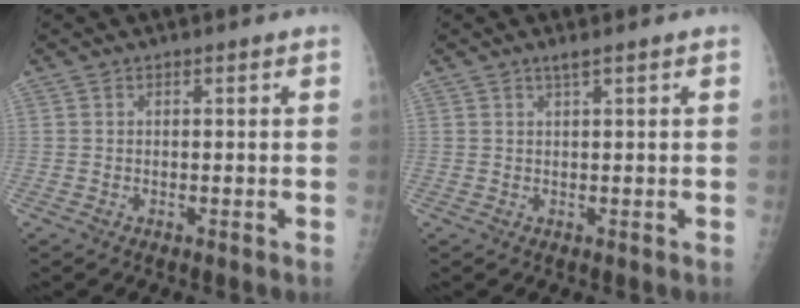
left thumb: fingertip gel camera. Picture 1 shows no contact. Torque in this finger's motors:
{"motor_torque": [0.06, 0.03, 0.10, 0.08, 0.02]}